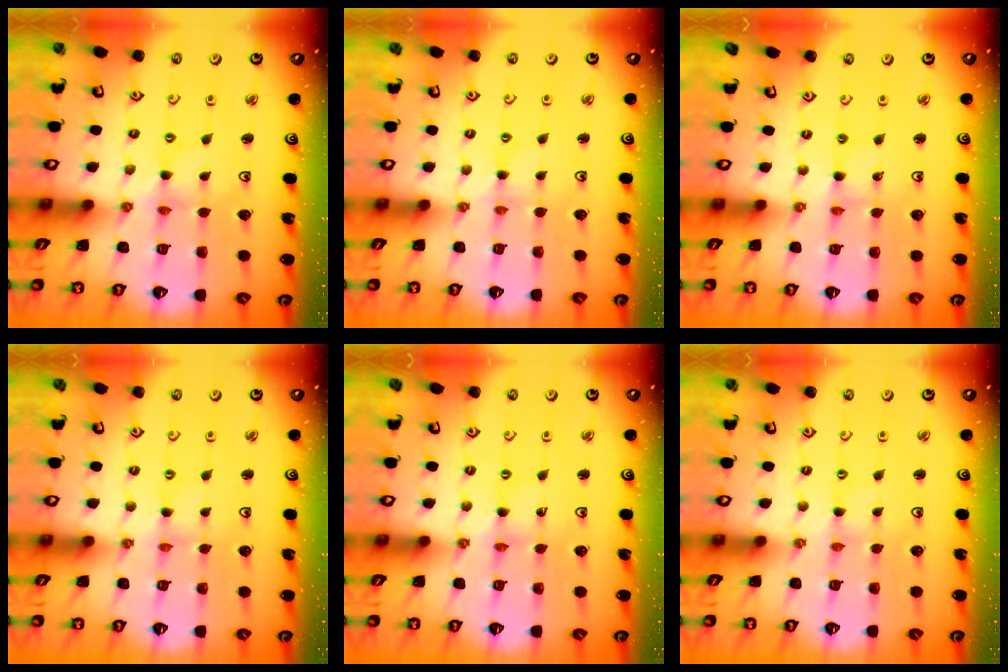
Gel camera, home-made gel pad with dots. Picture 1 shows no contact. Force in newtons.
{"total": 1.8, "press": 1.8, "slide": 0.3}
{"total": 1.1, "press": 1.1, "slide": 0.1}
{"total": 0.0}
{"total": 0.5, "press": 0.5, "slide": 0.1}
{"total": 0.0}